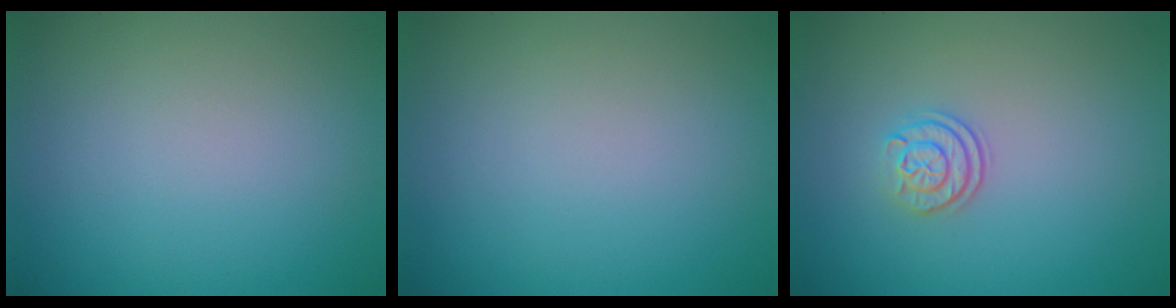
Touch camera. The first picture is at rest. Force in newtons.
{"total": 0.0}
{"total": 2.1, "press": 1.7, "slide": 1.3}